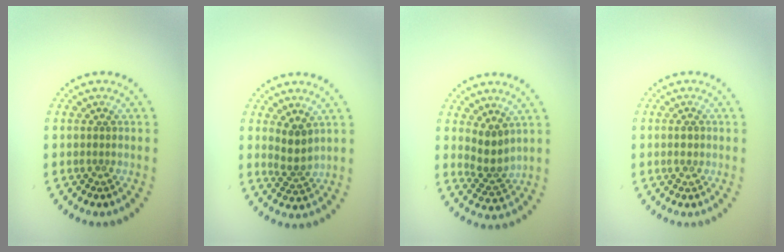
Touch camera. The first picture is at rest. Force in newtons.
{"total": 2.4, "press": 1.9, "slide": 1.4}
{"total": 2.6, "press": 2.0, "slide": 1.6}
{"total": 1.1, "press": 1.0, "slide": 0.4}